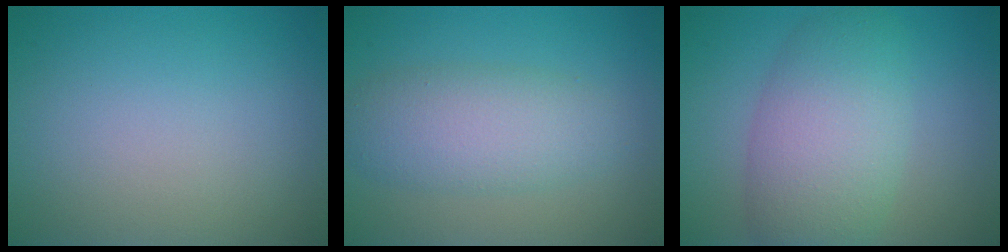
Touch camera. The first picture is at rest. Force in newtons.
{"total": 4.9, "press": 4.9, "slide": 0.0}
{"total": 7.0, "press": 7.0, "slide": 0.2}